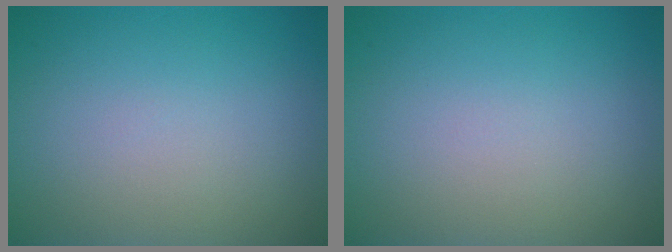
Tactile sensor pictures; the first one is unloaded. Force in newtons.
{"total": 0.0}